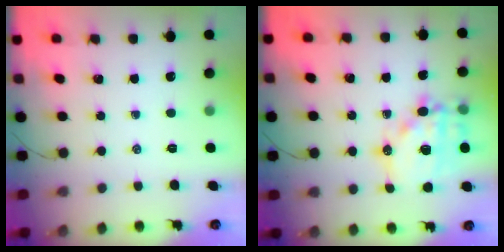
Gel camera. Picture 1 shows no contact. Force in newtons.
{"total": 15.5, "press": 15.2, "slide": 2.8}